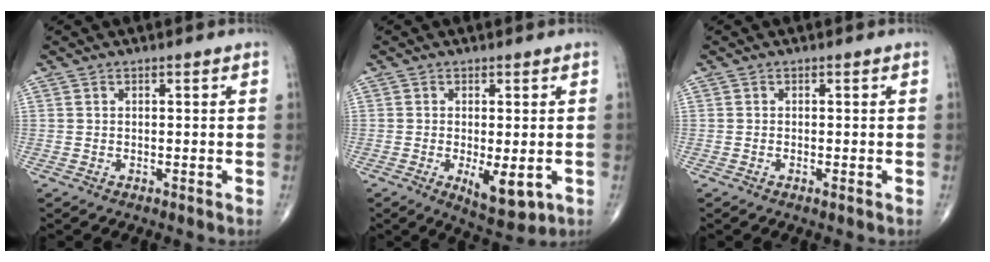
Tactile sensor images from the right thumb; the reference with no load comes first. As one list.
[{"total": 7.0, "force": [-1.7, 2.6, 6.2], "torque": [-0.092, -0.019, -0.017]}, {"total": 0.5, "force": [-0.2, 0.0, 0.5], "torque": [-0.012, -0.002, -0.005]}]